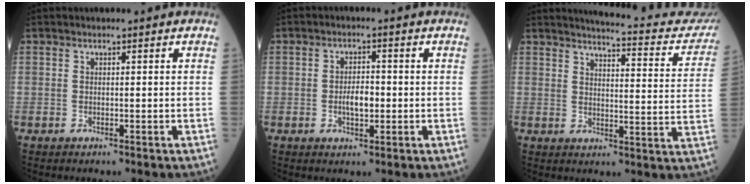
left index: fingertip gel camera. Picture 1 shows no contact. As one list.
[{"total": 3.6, "force": [-0.6, 1.5, 3.2], "torque": [-0.059, 0.002, -0.010]}, {"total": 16.8, "force": [15.8, 2.1, 5.4], "torque": [-0.050, -0.055, 0.164]}]